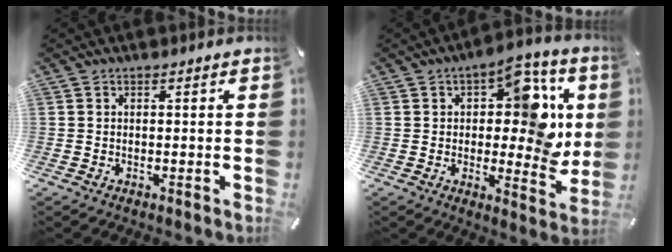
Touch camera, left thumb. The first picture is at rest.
{"total": 13.8, "force": [3.8, 7.2, 11.1], "torque": [-0.122, -0.031, 0.058]}